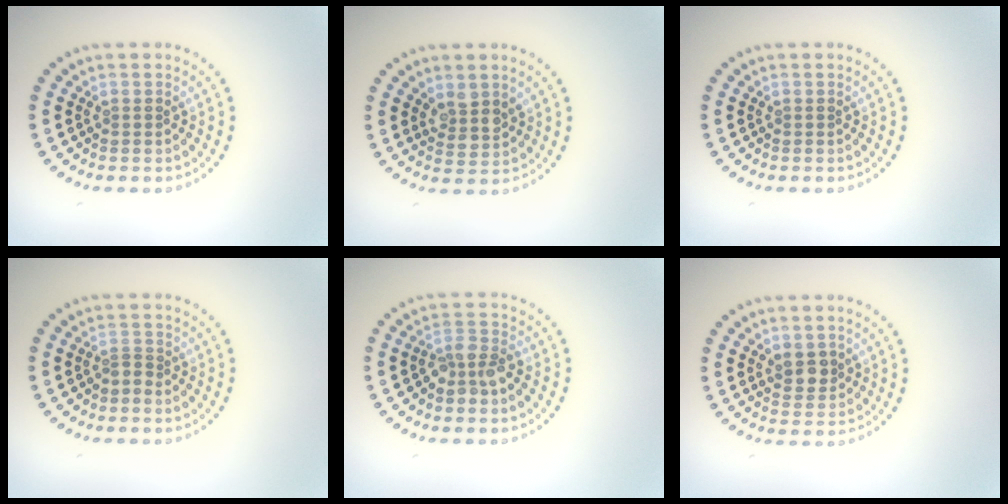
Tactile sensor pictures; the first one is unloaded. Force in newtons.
{"total": 2.4, "press": 2.1, "slide": 1.2}
{"total": 0.0}
{"total": 0.8, "press": 0.5, "slide": 0.7}
{"total": 2.6, "press": 2.2, "slide": 1.4}
{"total": 1.9, "press": 1.8, "slide": 0.7}